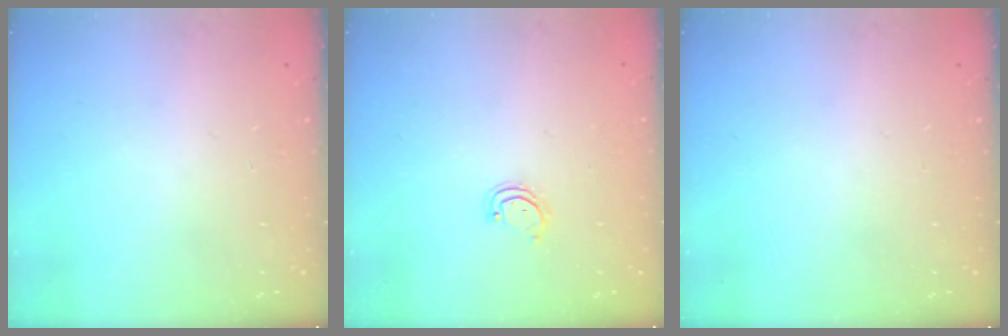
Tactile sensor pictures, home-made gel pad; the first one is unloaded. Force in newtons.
{"total": 2.8, "press": 2.8, "slide": 0.3}
{"total": 0.0}